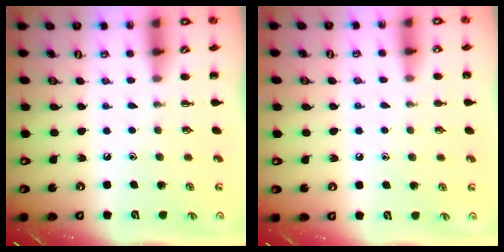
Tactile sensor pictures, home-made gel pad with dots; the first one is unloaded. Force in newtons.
{"total": 6.2, "press": 5.9, "slide": 1.8}